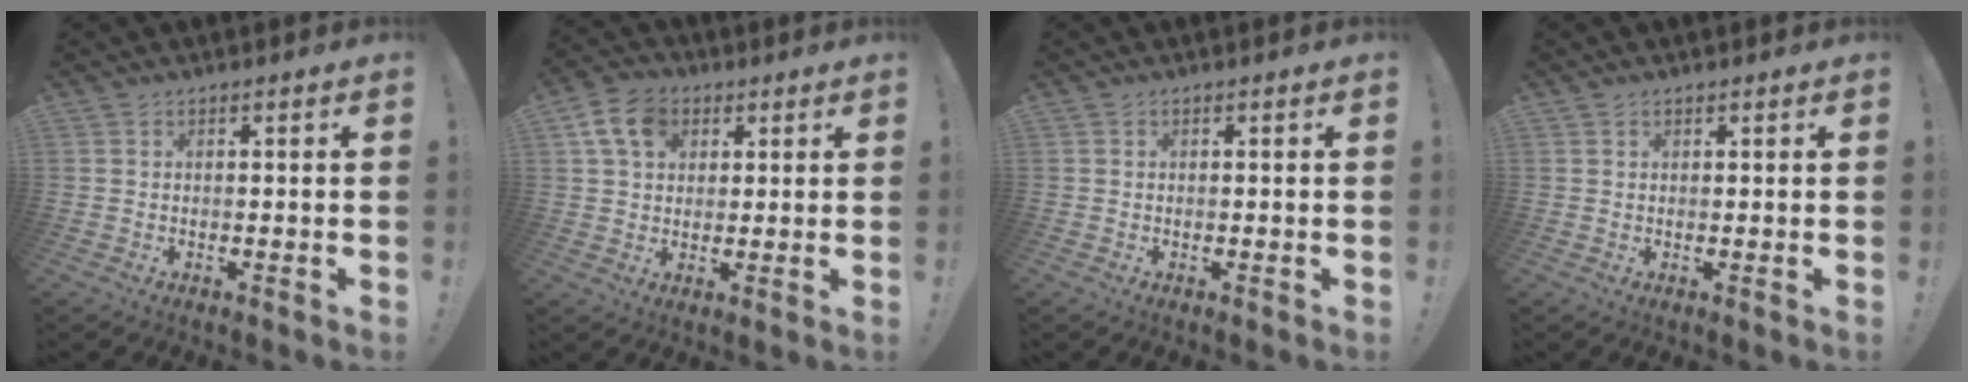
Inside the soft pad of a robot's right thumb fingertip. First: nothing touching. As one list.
[{"total": 10.6, "force": [4.2, 8.0, 5.6], "torque": [-0.088, -0.001, 0.083]}, {"total": 0.0}, {"total": 0.6, "force": [0.4, 0.4, 0.1], "torque": [-0.002, 0.000, 0.008]}]